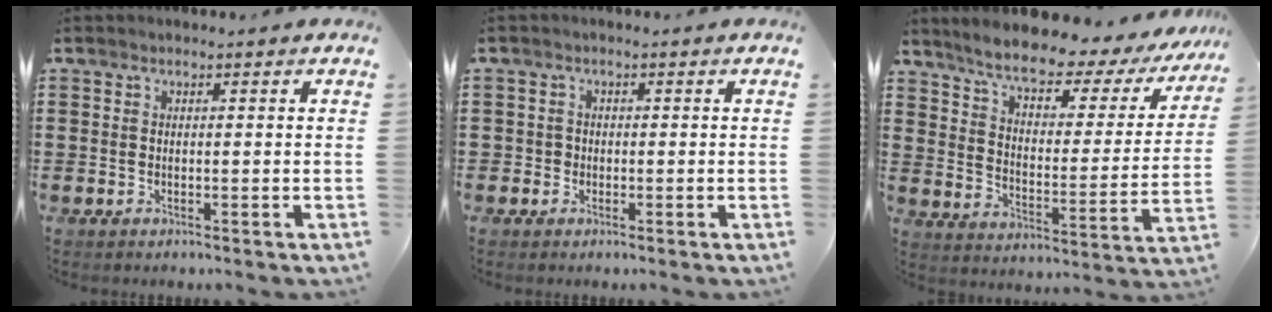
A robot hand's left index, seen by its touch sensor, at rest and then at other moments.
{"total": 1.4, "force": [-0.4, 1.4, 0.1], "torque": [-0.008, 0.004, -0.011]}
{"total": 6.4, "force": [5.4, 1.0, 3.3], "torque": [-0.082, -0.036, 0.082]}